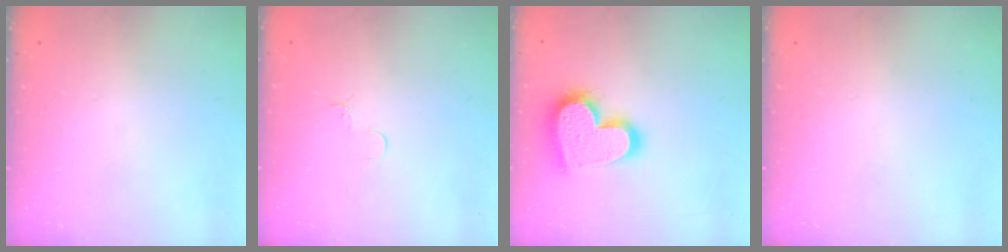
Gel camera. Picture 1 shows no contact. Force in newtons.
{"total": 2.9, "press": 2.8, "slide": 0.3}
{"total": 18.5, "press": 18.4, "slide": 1.5}
{"total": 0.0}